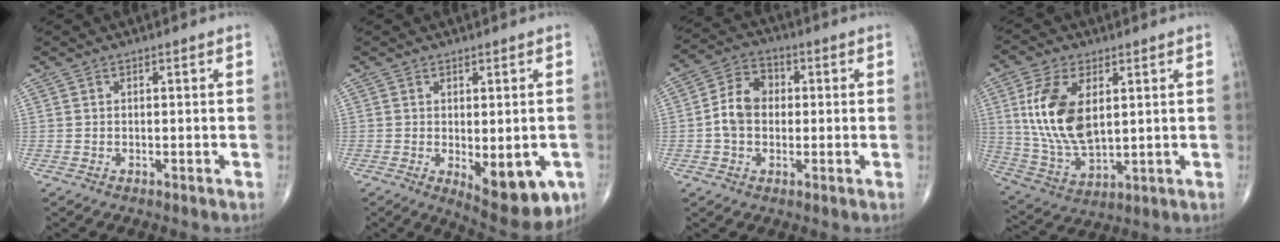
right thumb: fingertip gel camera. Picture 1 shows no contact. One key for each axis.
{"total": 11.5, "fx": -3.7, "fy": 4.9, "fz": 9.7, "tx": -0.111, "ty": -0.012, "tz": -0.038}
{"total": 8.2, "fx": -0.2, "fy": 6.2, "fz": 5.3, "tx": -0.086, "ty": 0.022, "tz": -0.014}
{"total": 15.1, "fx": 3.4, "fy": 8.1, "fz": 12.3, "tx": -0.239, "ty": -0.016, "tz": 0.075}